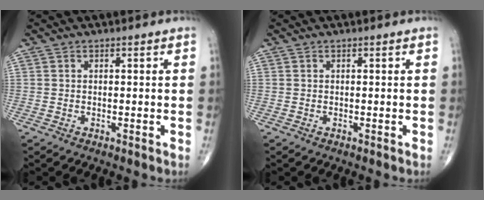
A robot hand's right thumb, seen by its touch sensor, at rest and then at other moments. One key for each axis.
{"total": 0.0}